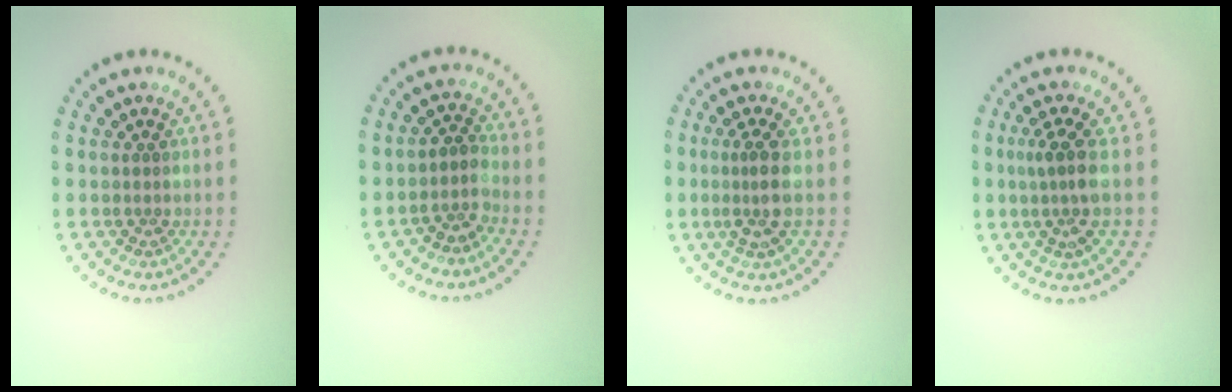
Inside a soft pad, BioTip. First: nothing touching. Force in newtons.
{"total": 1.9, "press": 1.5, "slide": 1.1}
{"total": 2.6, "press": 1.9, "slide": 1.7}
{"total": 2.8, "press": 2.0, "slide": 1.9}